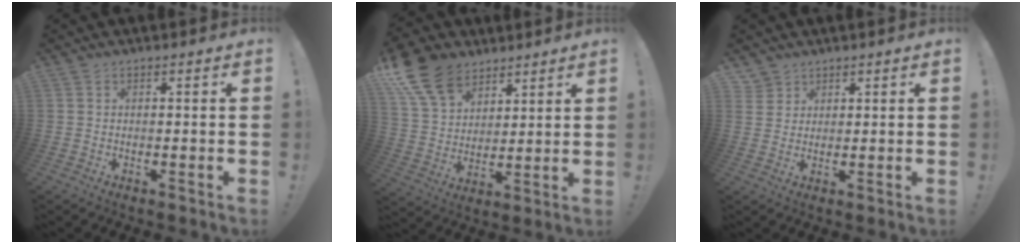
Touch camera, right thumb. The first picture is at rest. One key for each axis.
{"total": 16.0, "fx": 10.3, "fy": 10.1, "fz": 7.0, "tx": -0.129, "ty": -0.059, "tz": 0.200}
{"total": 3.0, "fx": 2.1, "fy": 2.1, "fz": 0.1, "tx": -0.001, "ty": -0.013, "tz": 0.040}